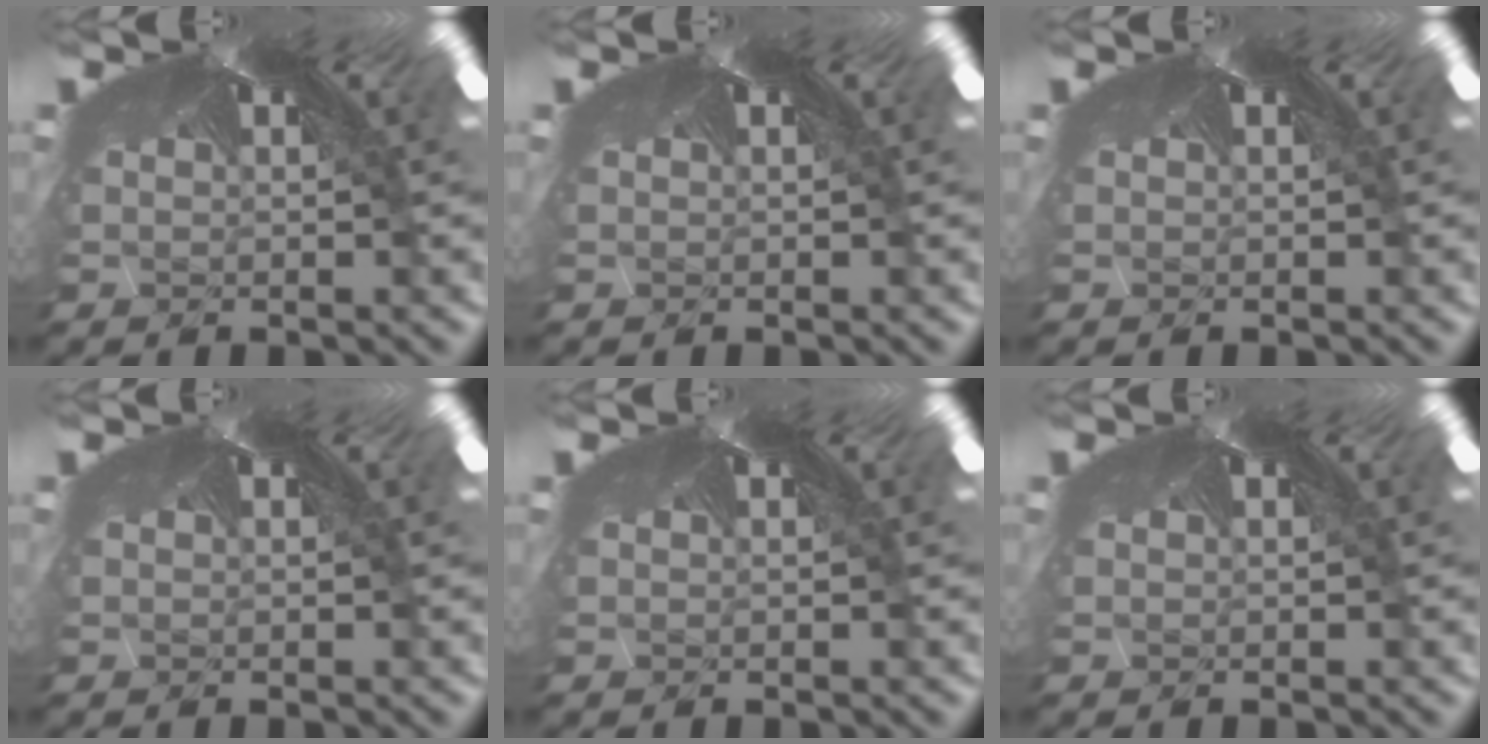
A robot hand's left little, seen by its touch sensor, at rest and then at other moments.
{"total": 0.0}
{"total": 0.0}
{"total": 0.0}
{"total": 0.0}
{"total": 0.0}